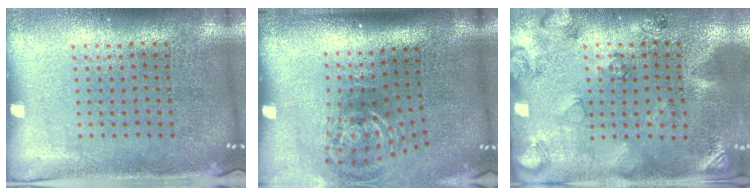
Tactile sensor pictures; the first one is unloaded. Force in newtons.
{"total": 1.8, "press": 1.3, "slide": 1.3}
{"total": 2.6, "press": 1.7, "slide": 2.0}